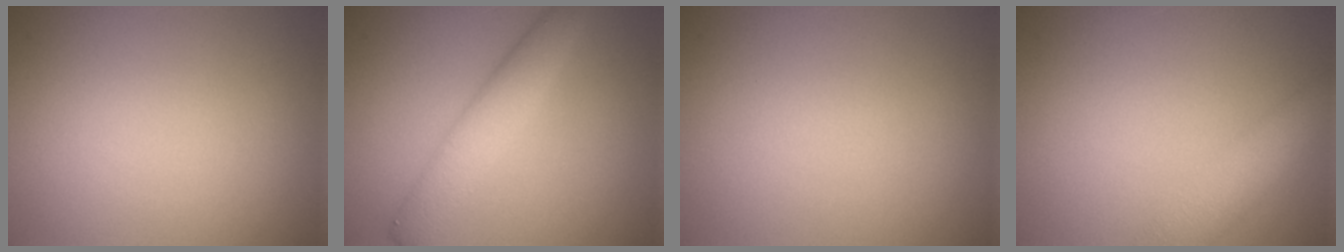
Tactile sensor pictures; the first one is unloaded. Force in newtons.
{"total": 3.8, "press": 3.8, "slide": 0.1}
{"total": 0.0}
{"total": 4.2, "press": 4.2, "slide": 0.3}